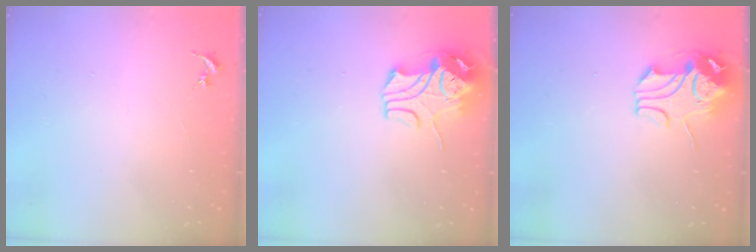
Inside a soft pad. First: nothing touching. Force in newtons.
{"total": 10.8, "press": 10.6, "slide": 1.6}
{"total": 9.7, "press": 9.6, "slide": 1.7}